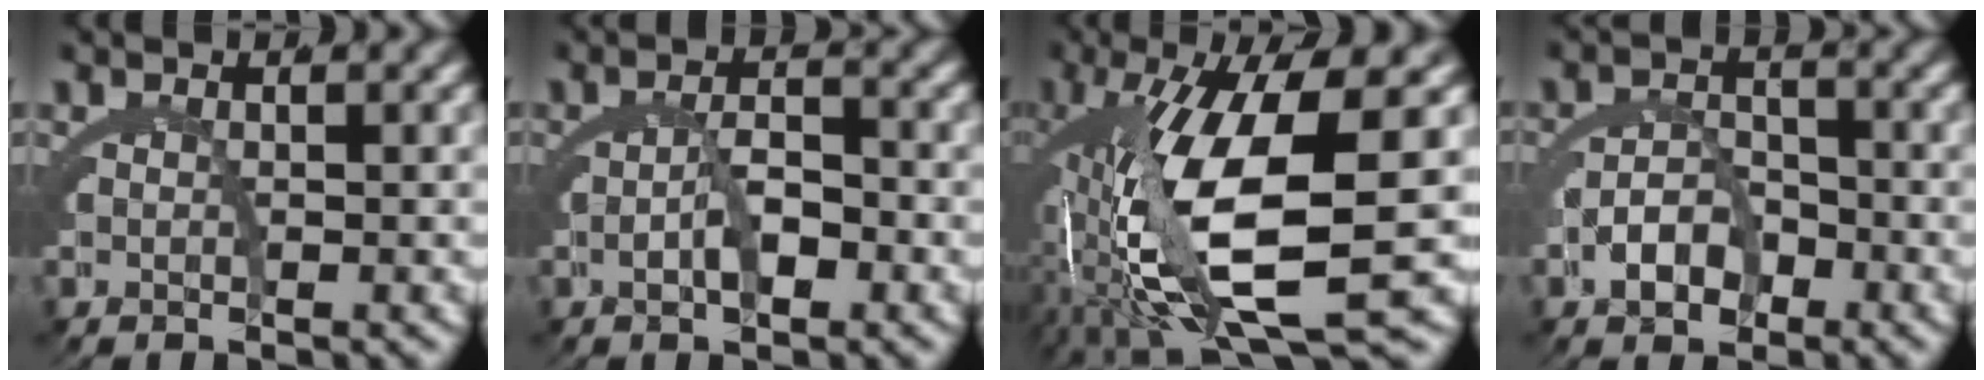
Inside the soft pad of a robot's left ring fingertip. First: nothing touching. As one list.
[{"total": 2.7, "force": [-1.1, 0.7, 2.3], "torque": [-0.032, -0.001, -0.018]}, {"total": 12.8, "force": [-3.0, 4.5, 11.6], "torque": [-0.238, -0.035, -0.015]}, {"total": 3.3, "force": [-1.8, 2.1, 1.8], "torque": [-0.021, -0.006, -0.030]}]